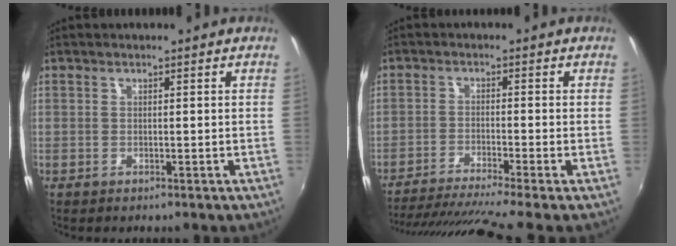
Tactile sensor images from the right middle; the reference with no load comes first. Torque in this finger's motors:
{"motor_torque": [1.07, -1.07, 0.16, 0.06]}